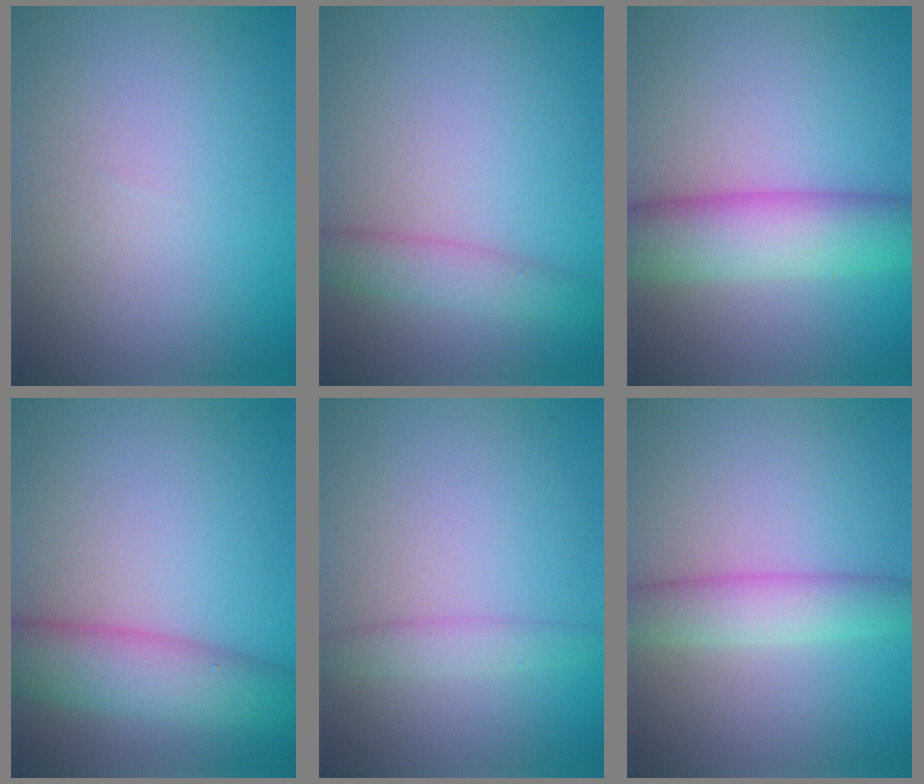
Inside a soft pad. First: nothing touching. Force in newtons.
{"total": 2.9, "press": 2.9, "slide": 0.1}
{"total": 7.2, "press": 7.2, "slide": 0.3}
{"total": 6.4, "press": 6.4, "slide": 0.3}
{"total": 1.9, "press": 1.9, "slide": 0.1}
{"total": 3.6, "press": 3.6, "slide": 0.1}